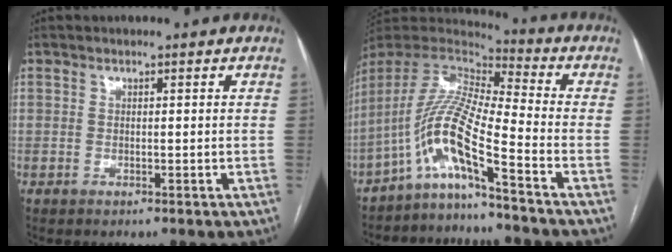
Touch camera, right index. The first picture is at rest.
{"total": 11.8, "force": [-7.3, -0.8, 9.2], "torque": [-0.192, 0.012, -0.141]}